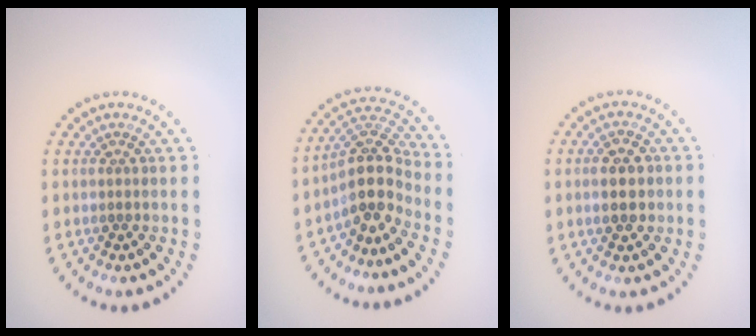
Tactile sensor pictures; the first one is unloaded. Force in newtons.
{"total": 4.4, "press": 3.4, "slide": 2.8}
{"total": 2.8, "press": 2.8, "slide": 0.1}